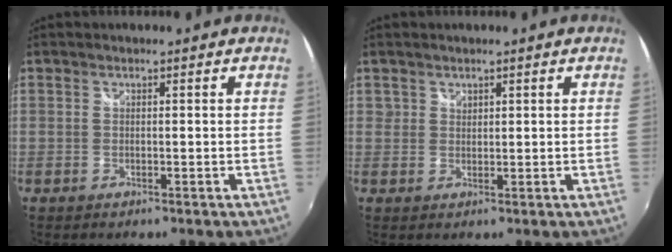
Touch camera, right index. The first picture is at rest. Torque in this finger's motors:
{"motor_torque": [-0.12, 0.03, -0.03, 0.01]}